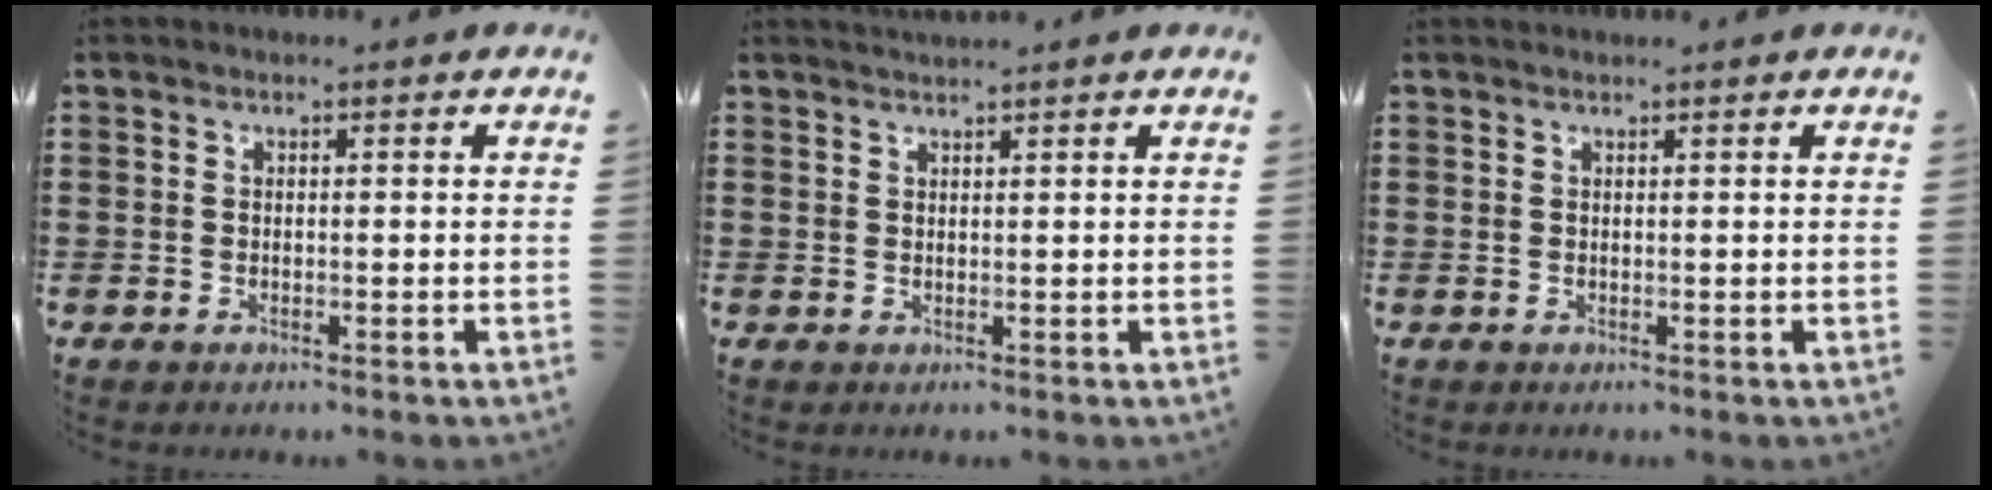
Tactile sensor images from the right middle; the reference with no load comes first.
{"total": 1.2, "force": [1.1, -0.1, 0.1], "torque": [-0.004, 0.000, 0.022]}
{"total": 0.5, "force": [0.5, -0.1, 0.0], "torque": [0.000, 0.000, 0.010]}